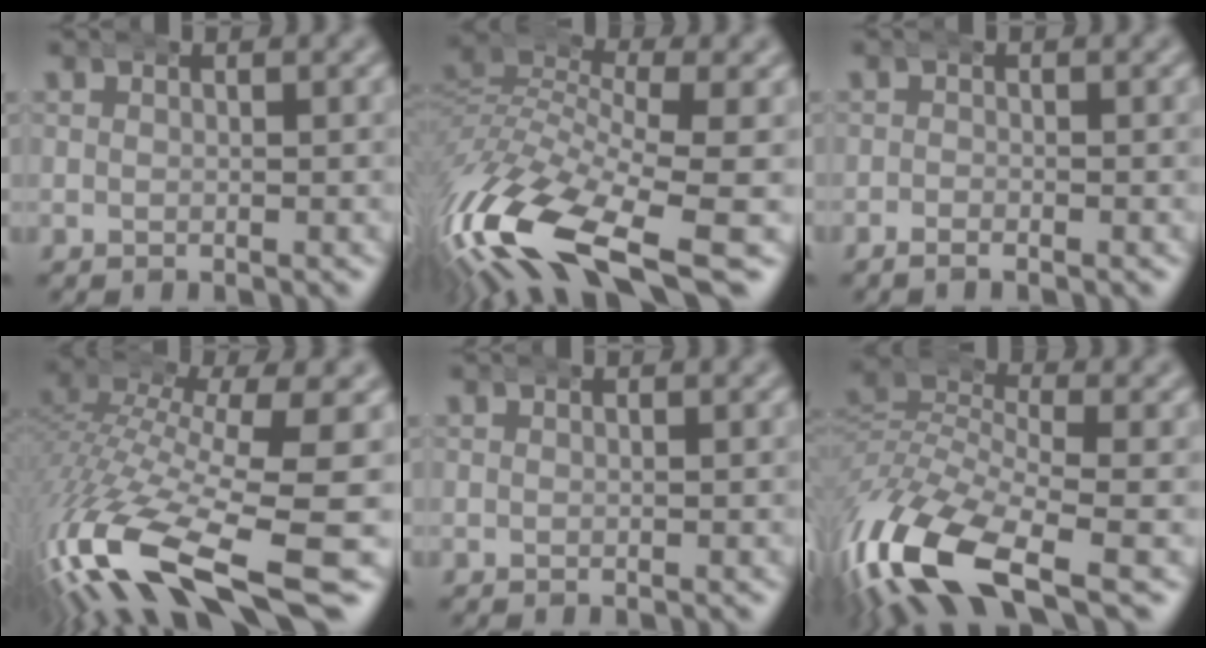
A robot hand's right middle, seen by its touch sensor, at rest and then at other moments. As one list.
[{"total": 10.5, "force": [-5.1, 5.0, 7.8], "torque": [-0.180, -0.041, -0.066]}, {"total": 1.0, "force": [-0.9, 0.2, 0.3], "torque": [-0.006, 0.002, -0.020]}, {"total": 12.0, "force": [-6.2, 4.9, 9.1], "torque": [-0.207, -0.047, -0.076]}, {"total": 0.0}, {"total": 9.4, "force": [-4.1, 5.1, 6.7], "torque": [-0.169, -0.042, -0.053]}]